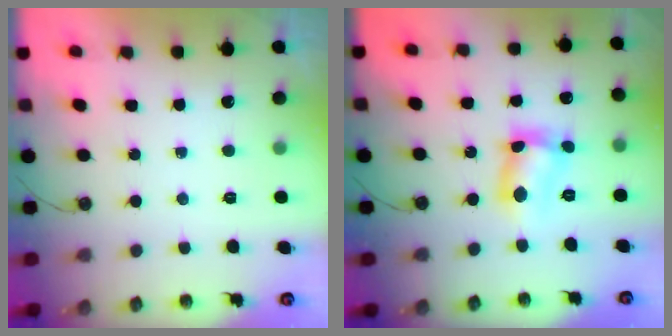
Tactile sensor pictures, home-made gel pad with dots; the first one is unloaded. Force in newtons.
{"total": 9.6, "press": 9.6, "slide": 0.3}